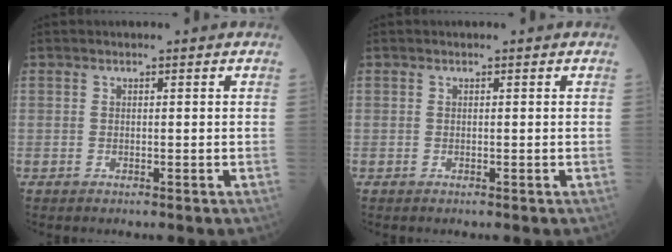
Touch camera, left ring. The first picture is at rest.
{"total": 0.0}